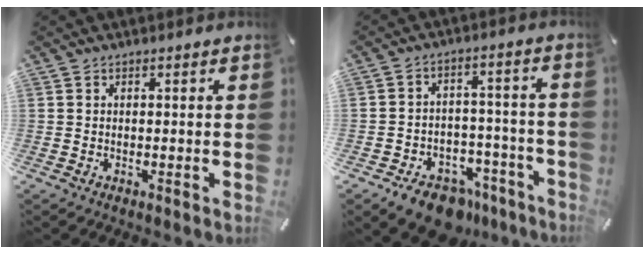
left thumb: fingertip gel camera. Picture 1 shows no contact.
{"total": 10.5, "force": [-7.8, 5.7, 4.2], "torque": [-0.047, 0.065, -0.131]}